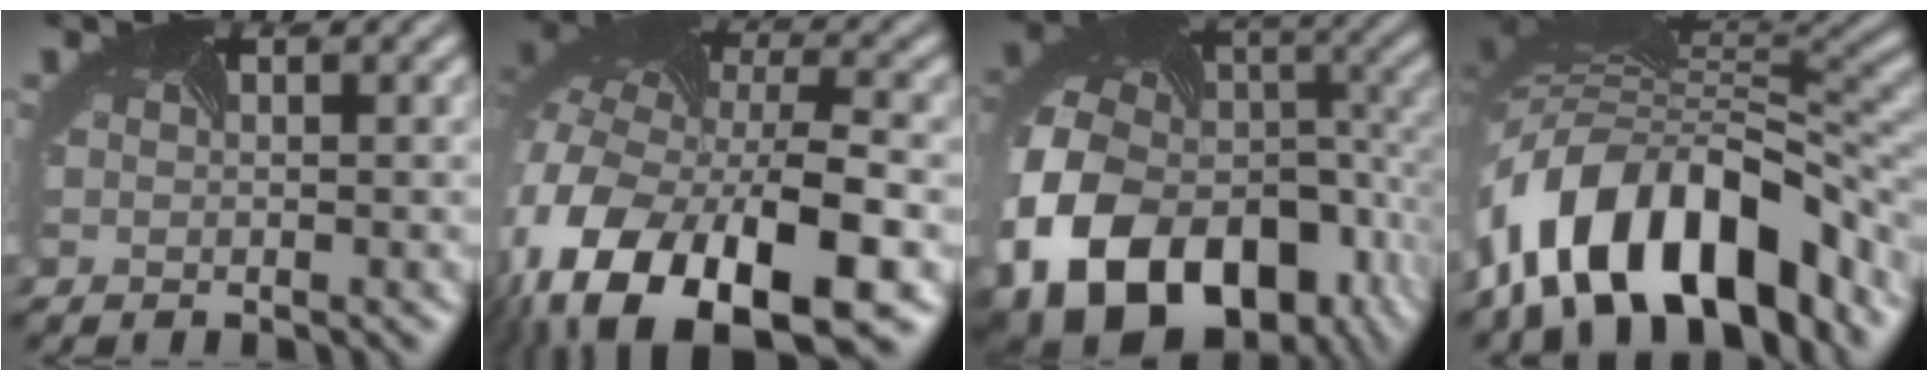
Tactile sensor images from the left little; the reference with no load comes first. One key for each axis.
{"total": 17.2, "fx": -8.3, "fy": 9.4, "fz": 11.7, "tx": -0.231, "ty": -0.043, "tz": -0.097}
{"total": 18.6, "fx": -7.8, "fy": 13.6, "fz": 10.1, "tx": -0.238, "ty": -0.044, "tz": -0.111}
{"total": 13.2, "fx": -6.6, "fy": 6.6, "fz": 9.3, "tx": -0.159, "ty": 0.024, "tz": -0.121}